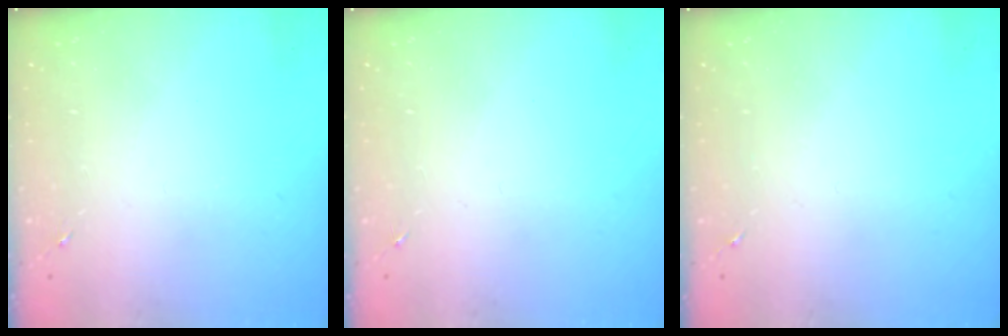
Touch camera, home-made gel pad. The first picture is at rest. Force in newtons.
{"total": 0.0}
{"total": 0.0}